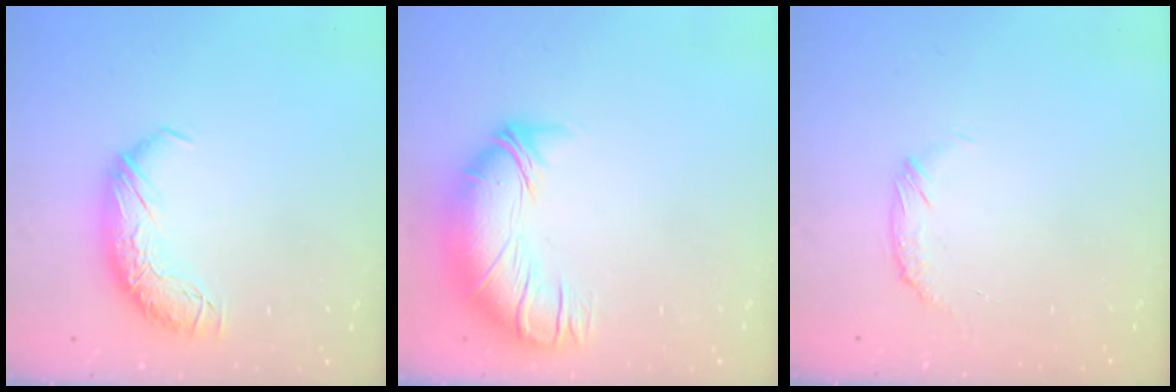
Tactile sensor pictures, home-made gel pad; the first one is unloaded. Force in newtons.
{"total": 2.6, "press": 0.3, "slide": 2.6}
{"total": 5.0, "press": 4.9, "slide": 1.3}